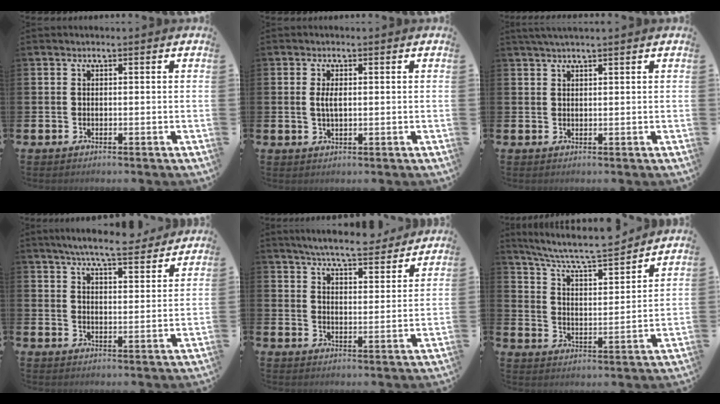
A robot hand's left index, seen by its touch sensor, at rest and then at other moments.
{"total": 2.4, "force": [0.3, 1.0, 2.2], "torque": [-0.043, 0.005, 0.003]}
{"total": 1.8, "force": [1.6, -0.1, 0.8], "torque": [-0.024, 0.005, 0.031]}
{"total": 7.2, "force": [6.7, 0.7, 2.5], "torque": [-0.049, -0.036, 0.116]}
{"total": 6.5, "force": [6.3, 0.5, 1.7], "torque": [-0.042, -0.039, 0.109]}
{"total": 7.7, "force": [7.3, 0.9, 2.4], "torque": [-0.081, -0.053, 0.127]}